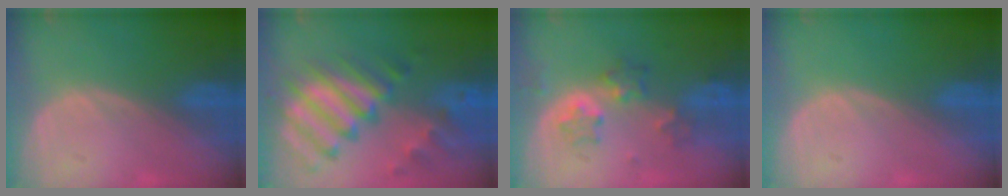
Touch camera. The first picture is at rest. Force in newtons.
{"total": 11.3, "press": 9.7, "slide": 5.8}
{"total": 5.3, "press": 5.2, "slide": 0.9}
{"total": 0.0}